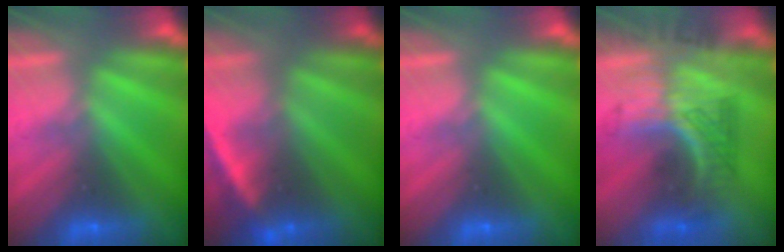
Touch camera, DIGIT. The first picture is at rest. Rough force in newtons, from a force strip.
{"total": 2.2}
{"total": 0.0}
{"total": 2.9}